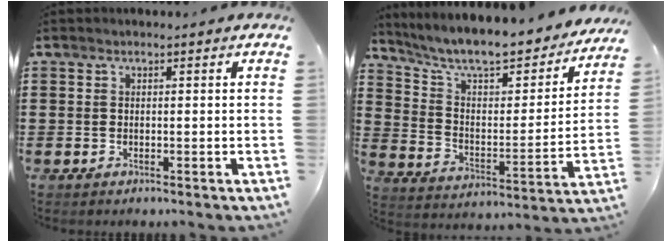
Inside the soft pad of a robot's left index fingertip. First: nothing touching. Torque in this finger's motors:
{"motor_torque": [1.93, -0.21, 0.45, 0.21]}